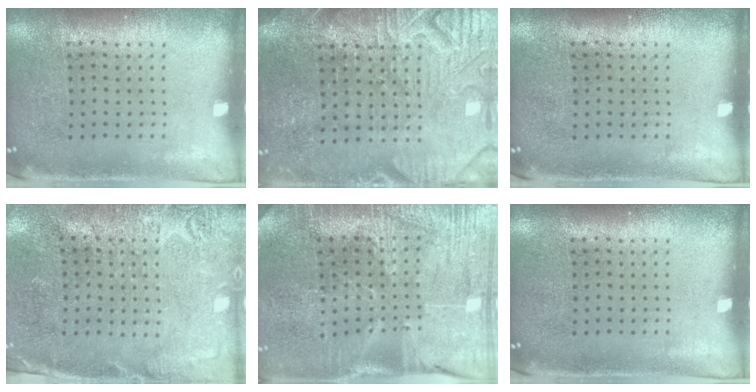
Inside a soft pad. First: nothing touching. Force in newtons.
{"total": 4.0, "press": 3.8, "slide": 1.2}
{"total": 0.0}
{"total": 2.8, "press": 2.6, "slide": 0.9}
{"total": 3.4, "press": 3.3, "slide": 0.7}
{"total": 0.0}